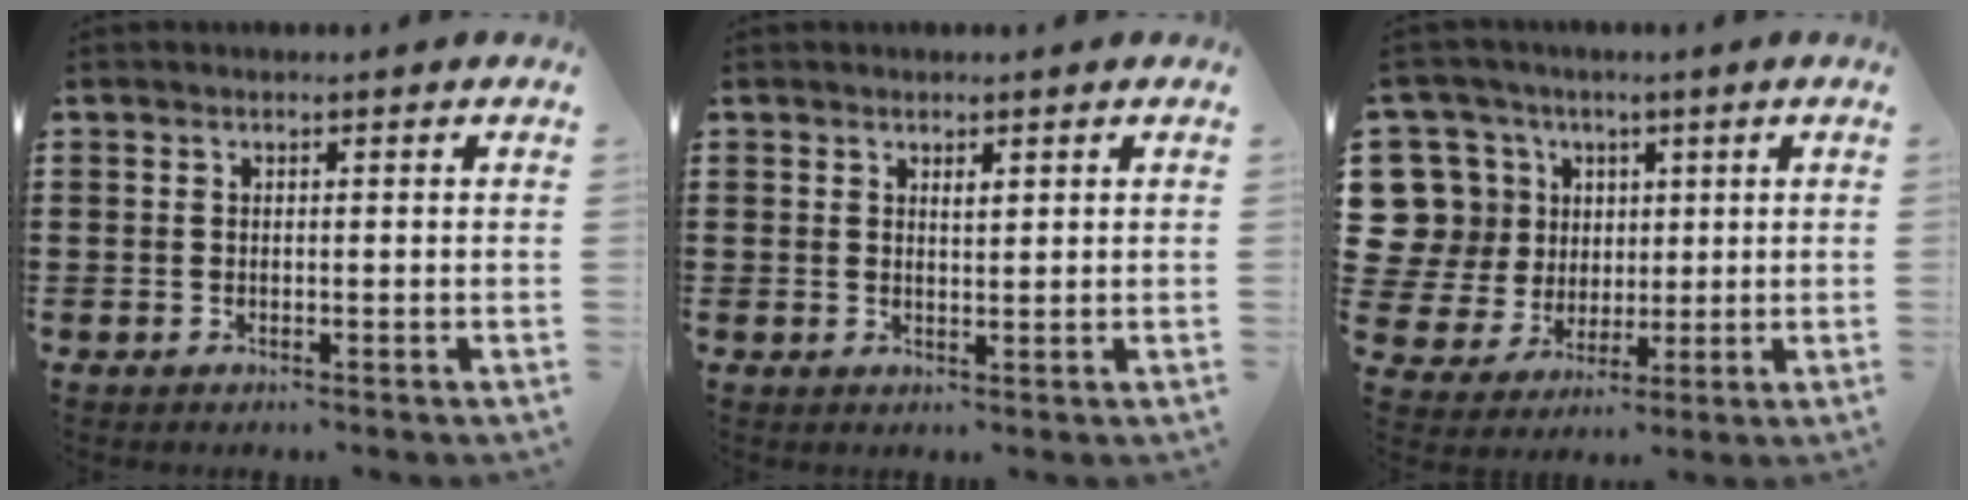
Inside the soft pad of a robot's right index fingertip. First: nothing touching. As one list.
[{"total": 1.1, "force": [0.8, 0.4, 0.7], "torque": [-0.015, 0.003, 0.014]}, {"total": 10.5, "force": [3.0, 9.8, 2.1], "torque": [-0.108, -0.014, 0.062]}]